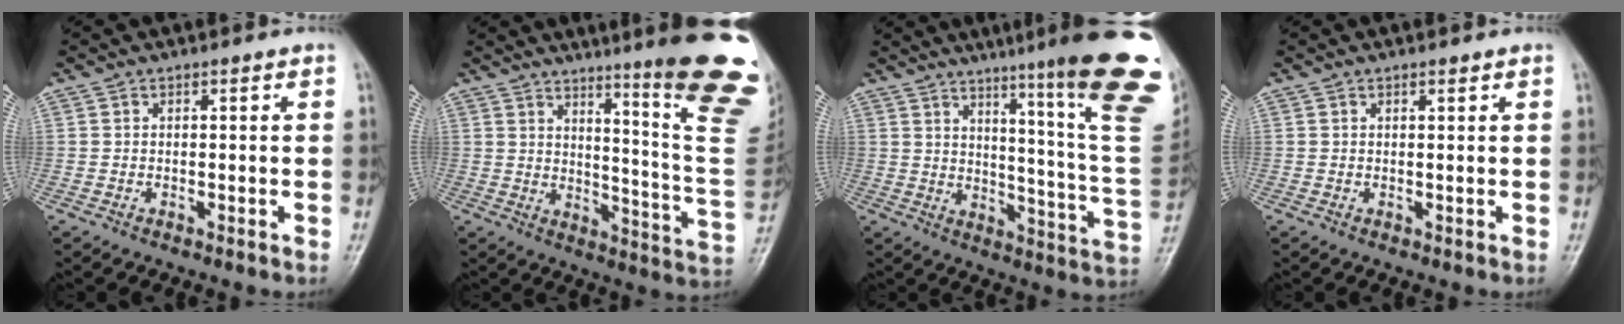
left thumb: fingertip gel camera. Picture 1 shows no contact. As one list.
[{"total": 25.1, "force": [14.8, 2.9, 20.1], "torque": [-0.205, -0.094, 0.194]}, {"total": 26.5, "force": [15.7, 2.0, 21.2], "torque": [-0.228, -0.090, 0.208]}, {"total": 0.7, "force": [0.6, 0.1, 0.5], "torque": [-0.008, -0.003, 0.010]}]